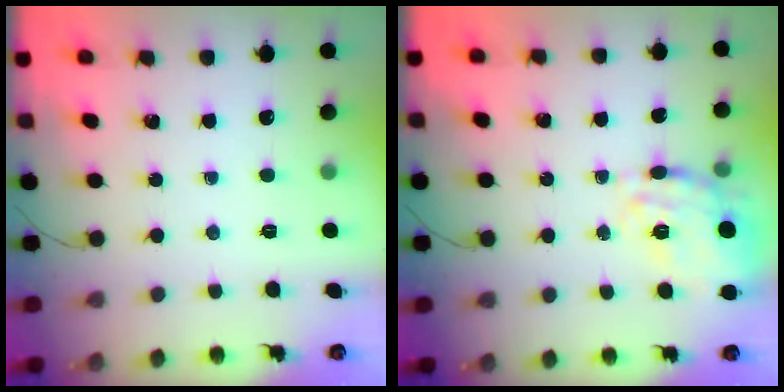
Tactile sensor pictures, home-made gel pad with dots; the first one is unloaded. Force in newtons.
{"total": 14.7, "press": 14.6, "slide": 1.3}